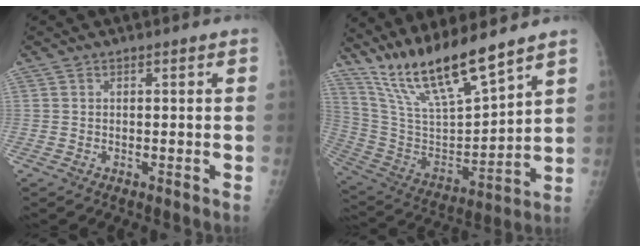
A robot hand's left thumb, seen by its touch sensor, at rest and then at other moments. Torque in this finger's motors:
{"motor_torque": [0.42, 0.01, 1.43, -1.35, 0.16]}